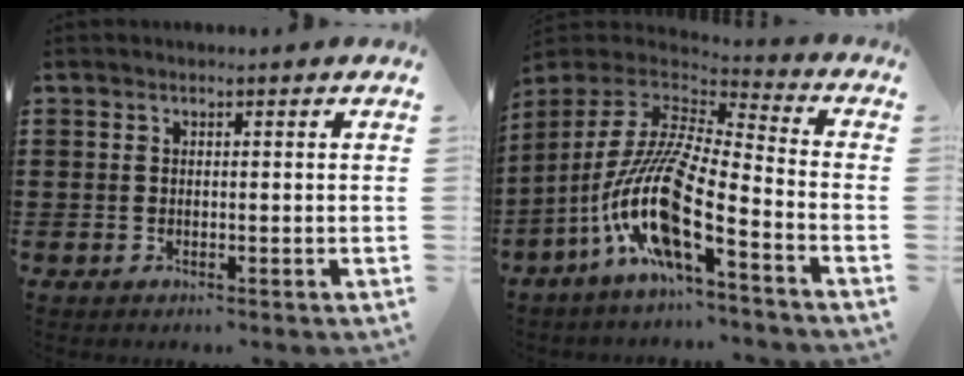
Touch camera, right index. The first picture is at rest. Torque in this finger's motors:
{"motor_torque": [2.14, 0.00, 1.05, 0.21]}